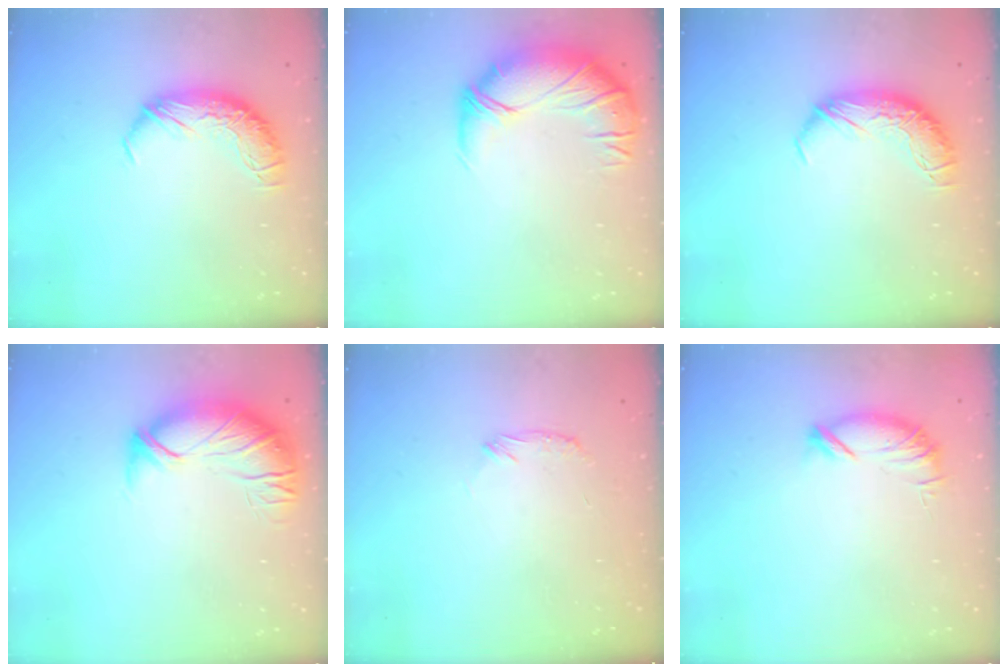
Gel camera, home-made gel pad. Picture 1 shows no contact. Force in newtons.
{"total": 2.7, "press": 1.1, "slide": 2.5}
{"total": 0.0}
{"total": 2.7, "press": 1.1, "slide": 2.4}
{"total": 6.6, "press": 6.5, "slide": 1.1}
{"total": 6.4, "press": 6.4, "slide": 0.6}